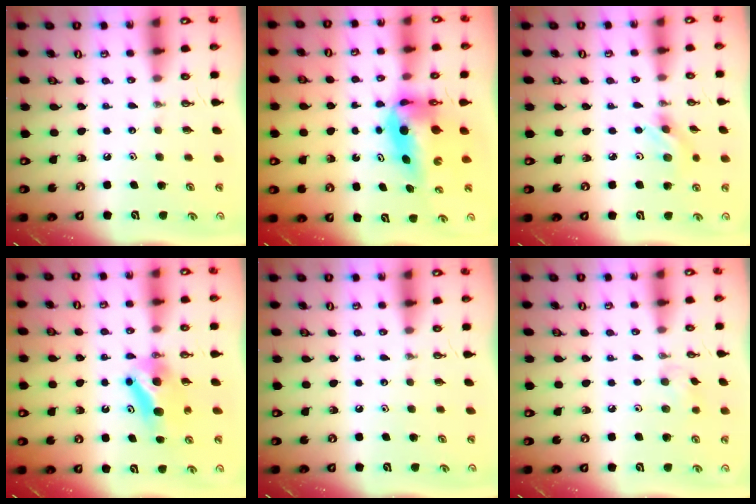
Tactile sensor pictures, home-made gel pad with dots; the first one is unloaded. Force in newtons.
{"total": 8.0, "press": 7.8, "slide": 1.9}
{"total": 3.4, "press": 3.2, "slide": 1.0}
{"total": 7.3, "press": 6.8, "slide": 2.5}
{"total": 0.0}
{"total": 6.0, "press": 5.9, "slide": 1.2}